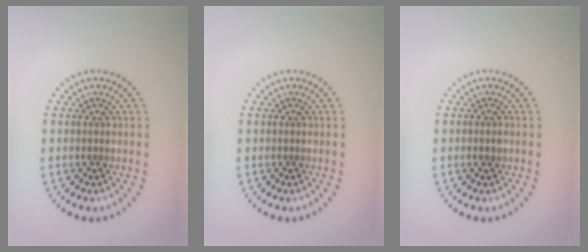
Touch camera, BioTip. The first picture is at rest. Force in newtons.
{"total": 0.0}
{"total": 0.7, "press": 0.7, "slide": 0.2}